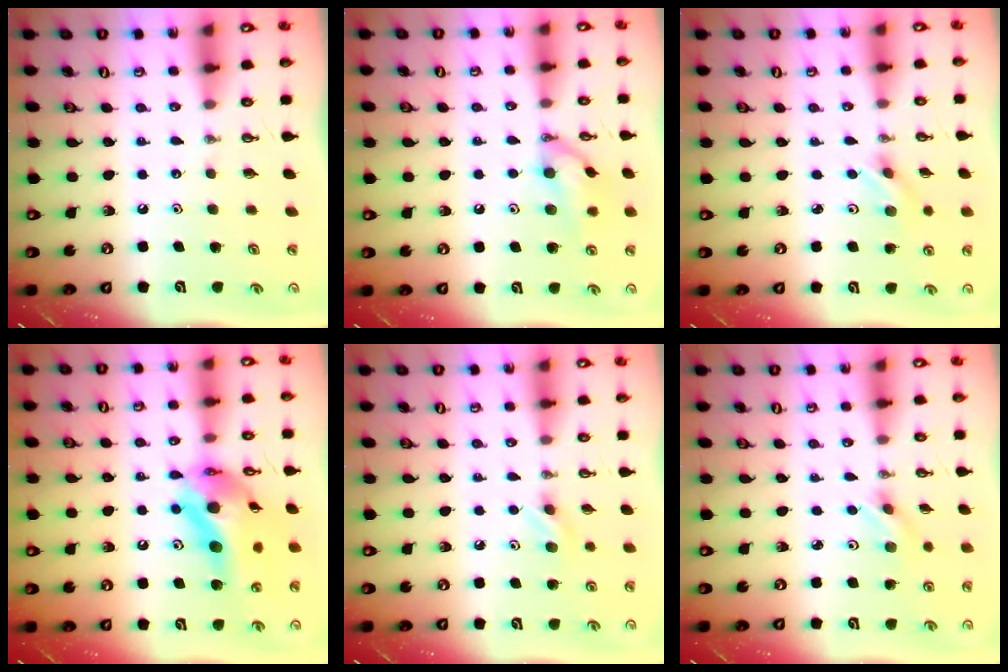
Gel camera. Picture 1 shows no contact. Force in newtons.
{"total": 12.0, "press": 11.8, "slide": 1.6}
{"total": 2.6, "press": 2.4, "slide": 0.8}
{"total": 18.0, "press": 17.9, "slide": 2.0}
{"total": 5.7, "press": 5.4, "slide": 1.7}
{"total": 2.6, "press": 2.4, "slide": 0.8}